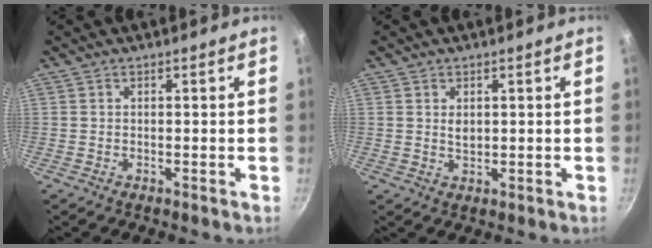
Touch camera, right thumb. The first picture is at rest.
{"total": 2.1, "force": [0.6, 1.3, 1.5], "torque": [-0.025, -0.001, 0.014]}